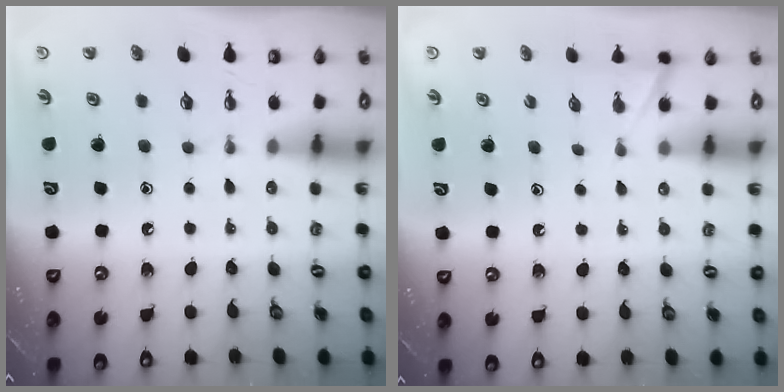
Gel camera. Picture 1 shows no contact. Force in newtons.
{"total": 2.4, "press": 2.4, "slide": 0.2}